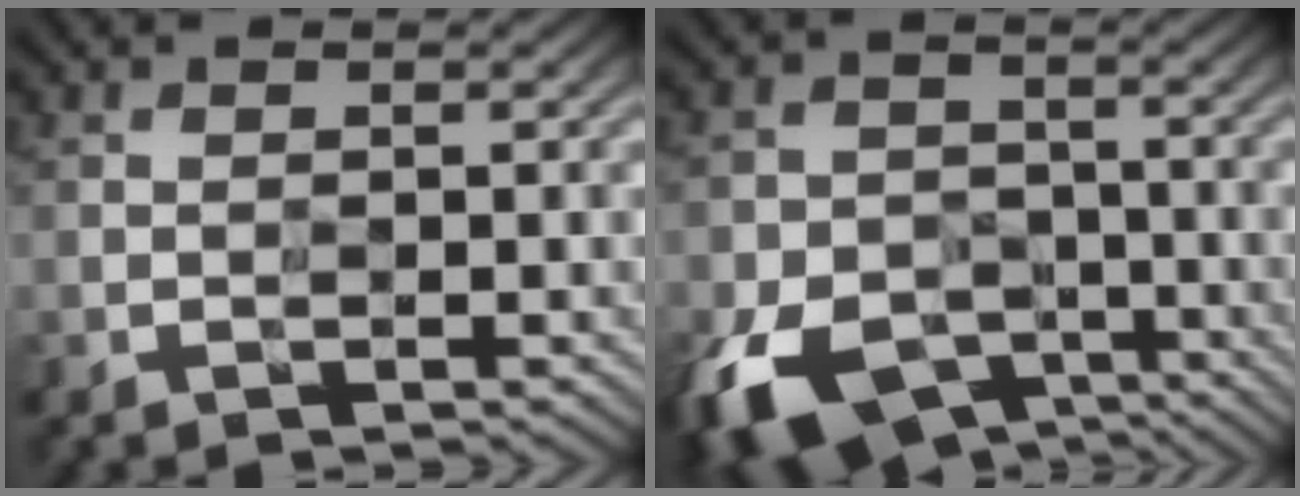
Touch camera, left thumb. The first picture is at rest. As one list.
[{"total": 8.3, "force": [-5.2, 5.8, 2.9], "torque": [-0.071, -0.022, -0.098]}]